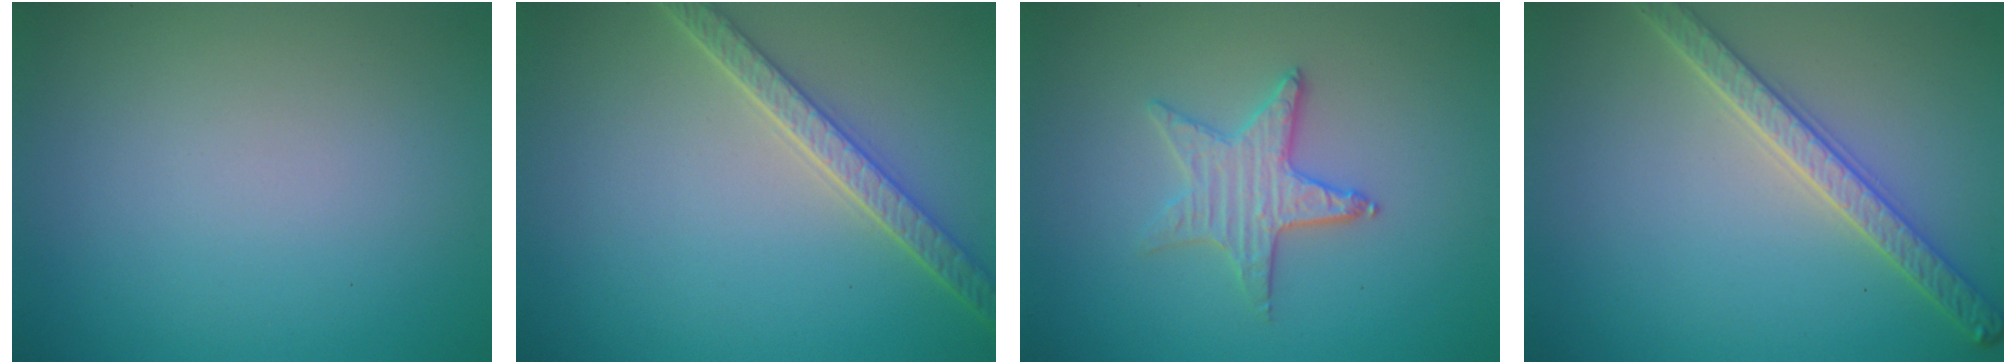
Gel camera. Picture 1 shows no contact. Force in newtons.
{"total": 3.6, "press": 3.2, "slide": 1.6}
{"total": 2.9, "press": 2.8, "slide": 0.8}
{"total": 4.0, "press": 3.5, "slide": 2.0}